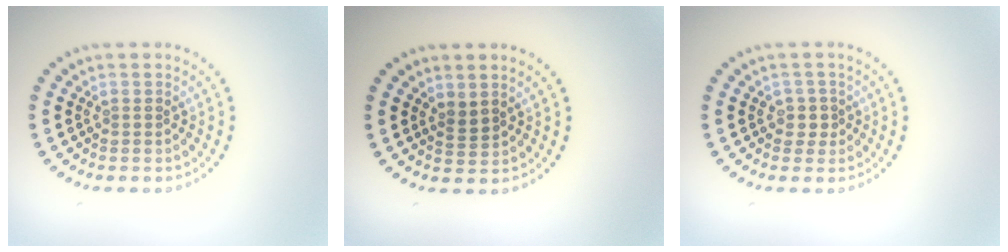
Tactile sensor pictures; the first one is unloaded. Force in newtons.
{"total": 1.3, "press": 1.0, "slide": 0.9}
{"total": 1.4, "press": 1.1, "slide": 0.8}